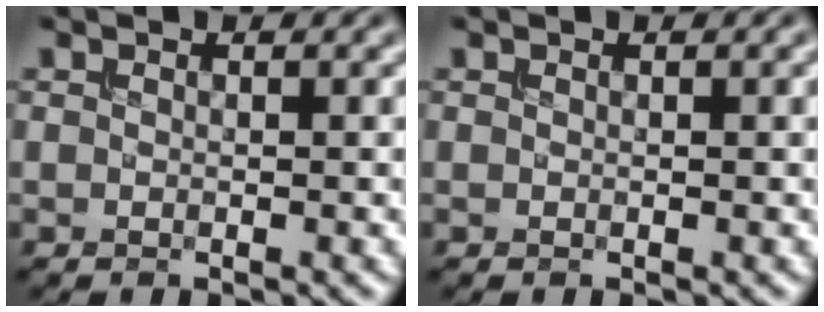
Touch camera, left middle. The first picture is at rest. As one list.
[{"total": 0.8, "force": [0.3, 0.3, 0.7], "torque": [-0.008, 0.005, 0.003]}]